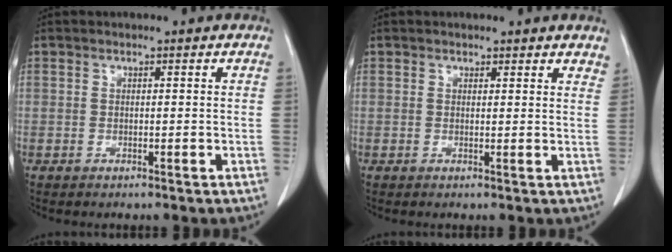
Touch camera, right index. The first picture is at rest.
{"total": 3.1, "force": [2.8, 1.1, 0.6], "torque": [0.008, -0.006, 0.016]}